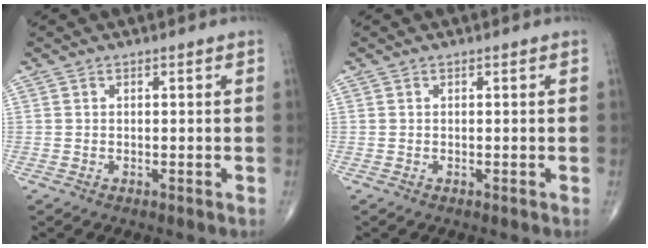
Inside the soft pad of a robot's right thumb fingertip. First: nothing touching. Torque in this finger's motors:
{"motor_torque": [-0.21, -0.02, -0.18, -0.07, 0.00]}